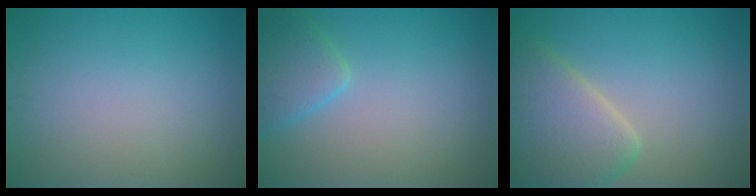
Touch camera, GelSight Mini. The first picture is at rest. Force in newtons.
{"total": 3.3, "press": 3.3, "slide": 0.3}
{"total": 6.9, "press": 6.8, "slide": 0.4}